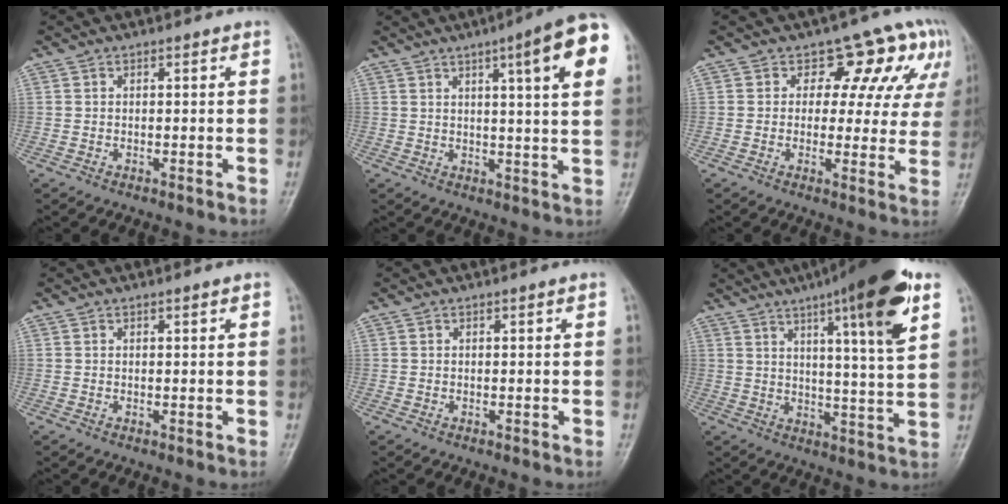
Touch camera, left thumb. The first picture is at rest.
{"total": 13.7, "force": [5.5, 1.9, 12.4], "torque": [-0.152, -0.007, 0.064]}
{"total": 10.2, "force": [5.1, 7.1, 5.2], "torque": [-0.008, -0.013, 0.046]}
{"total": 0.8, "force": [0.4, 0.1, 0.7], "torque": [-0.010, 0.000, 0.006]}
{"total": 0.0}
{"total": 18.0, "force": [9.1, 2.4, 15.3], "torque": [-0.214, -0.030, 0.129]}